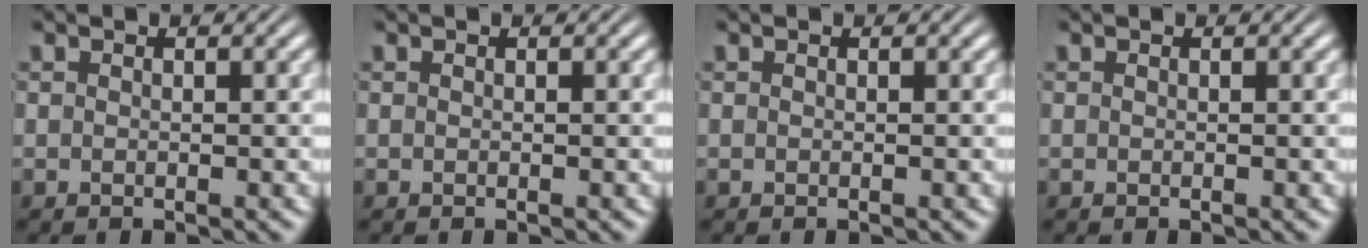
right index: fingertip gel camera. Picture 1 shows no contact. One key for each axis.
{"total": 0.0}
{"total": 0.0}
{"total": 0.0}